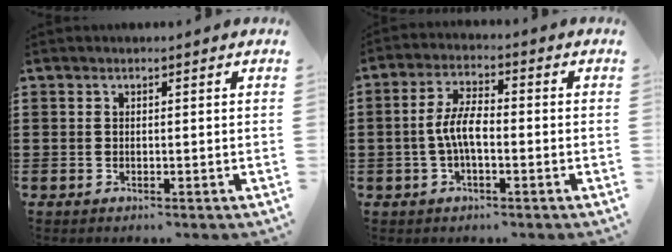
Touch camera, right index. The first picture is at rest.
{"total": 5.9, "force": [-1.0, 2.1, 5.4], "torque": [-0.122, -0.001, -0.026]}